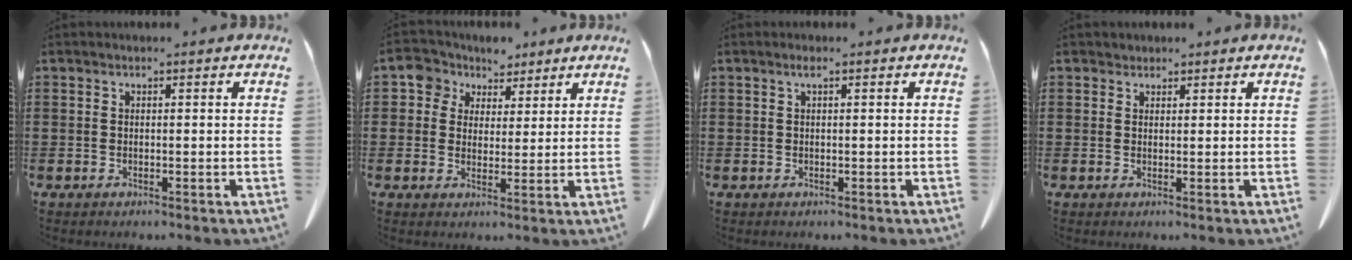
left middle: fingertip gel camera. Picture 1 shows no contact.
{"total": 5.5, "force": [3.4, 4.3, 0.7], "torque": [-0.046, 0.001, 0.060]}
{"total": 0.8, "force": [0.3, 0.1, 0.8], "torque": [-0.016, 0.001, 0.006]}
{"total": 1.2, "force": [1.0, 0.6, 0.0], "torque": [-0.004, 0.003, 0.020]}